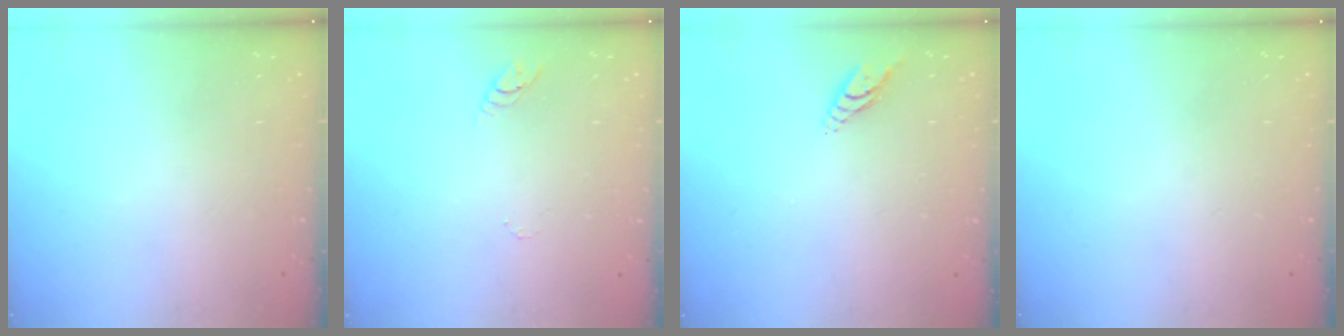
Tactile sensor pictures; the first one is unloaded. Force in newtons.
{"total": 2.9, "press": 2.9, "slide": 0.4}
{"total": 4.7, "press": 4.7, "slide": 0.6}
{"total": 0.0}